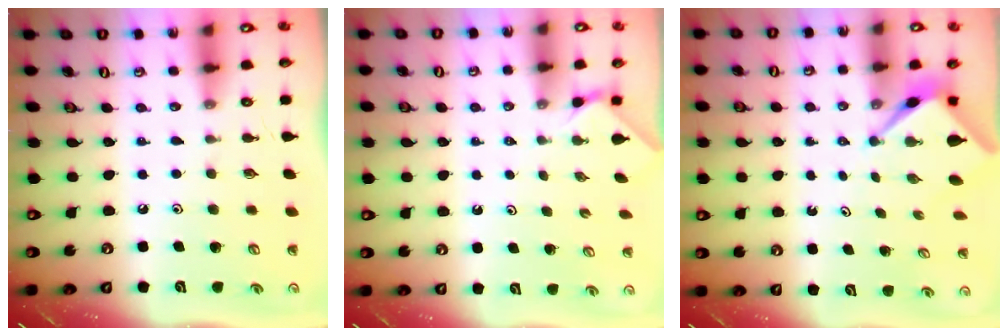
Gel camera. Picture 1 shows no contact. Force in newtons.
{"total": 0.7, "press": 0.6, "slide": 0.3}
{"total": 2.5, "press": 2.5, "slide": 0.2}